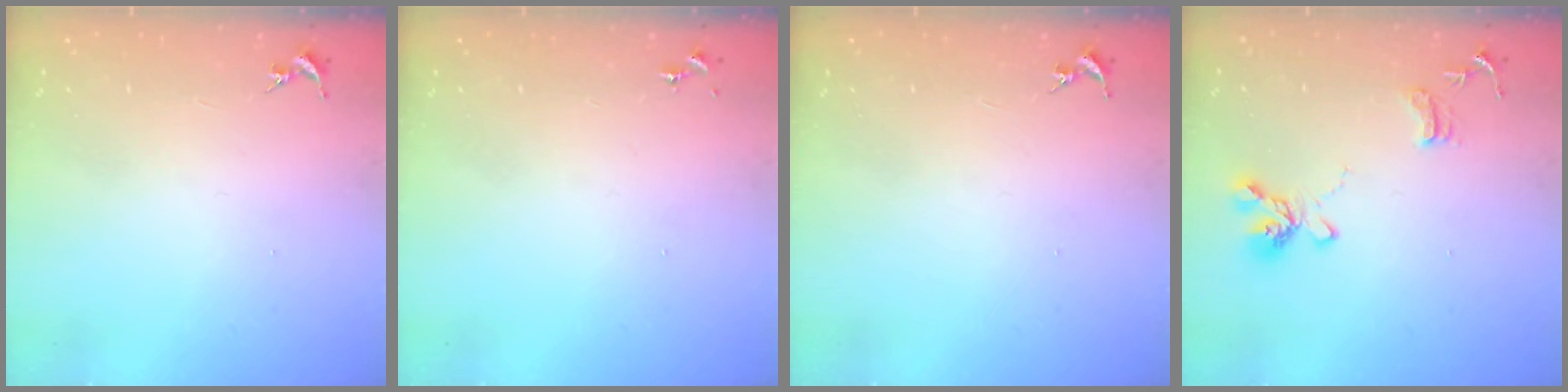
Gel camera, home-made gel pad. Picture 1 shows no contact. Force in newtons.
{"total": 0.0}
{"total": 0.0}
{"total": 14.7, "press": 14.6, "slide": 1.5}